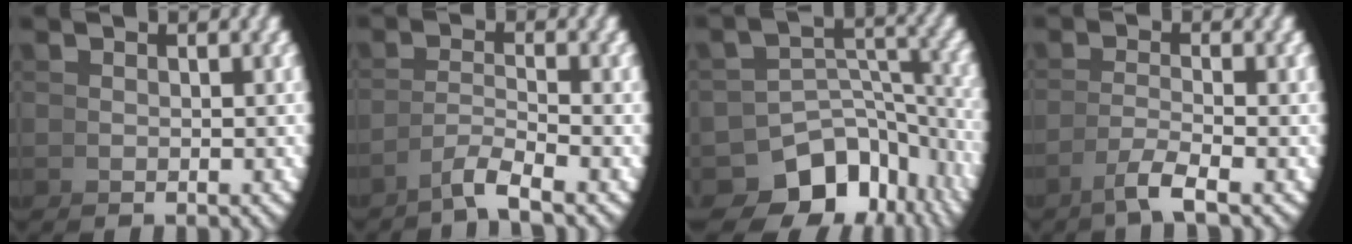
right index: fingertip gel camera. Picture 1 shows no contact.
{"total": 2.5, "force": [-1.8, -0.4, 1.8], "torque": [-0.023, 0.002, -0.032]}
{"total": 13.0, "force": [-6.4, 8.6, 7.4], "torque": [-0.123, -0.069, -0.071]}
{"total": 2.7, "force": [-1.4, -0.8, 2.2], "torque": [-0.040, -0.005, -0.019]}